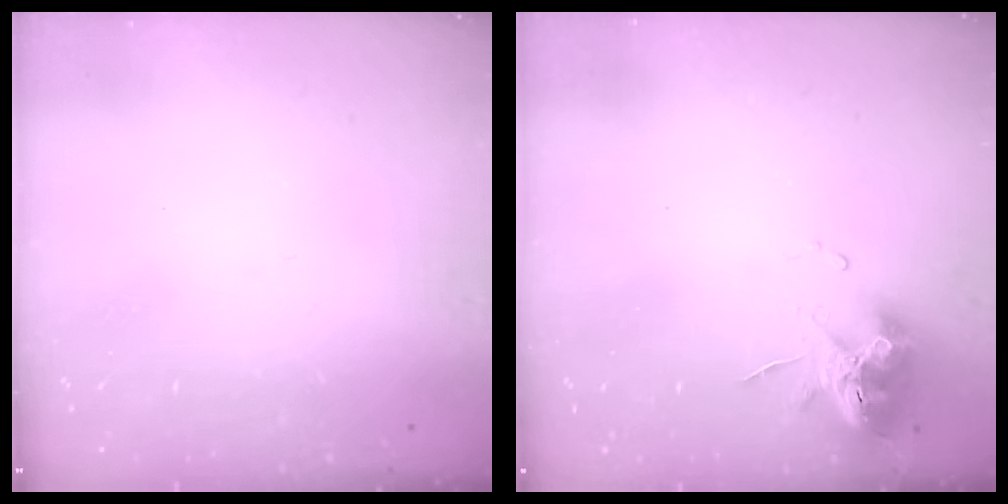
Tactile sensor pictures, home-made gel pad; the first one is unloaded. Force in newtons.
{"total": 11.7, "press": 11.6, "slide": 1.3}